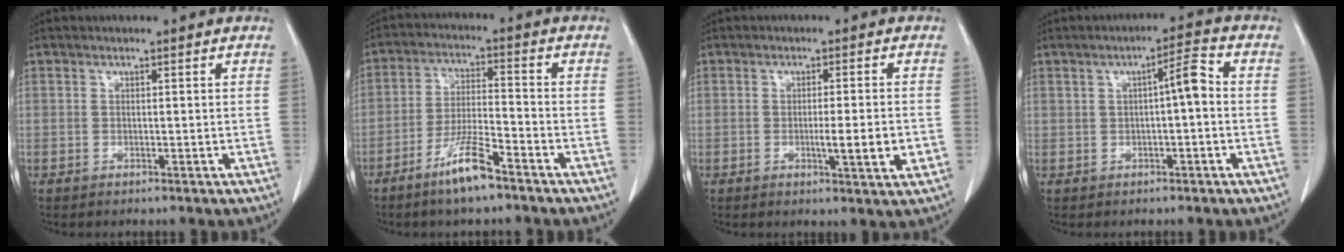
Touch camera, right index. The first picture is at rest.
{"total": 8.1, "force": [-5.5, 0.9, 5.9], "torque": [-0.117, -0.011, -0.106]}
{"total": 5.5, "force": [-1.2, 0.2, 5.3], "torque": [-0.079, -0.008, -0.017]}
{"total": 4.2, "force": [0.3, 0.8, 4.1], "torque": [-0.061, 0.017, 0.001]}